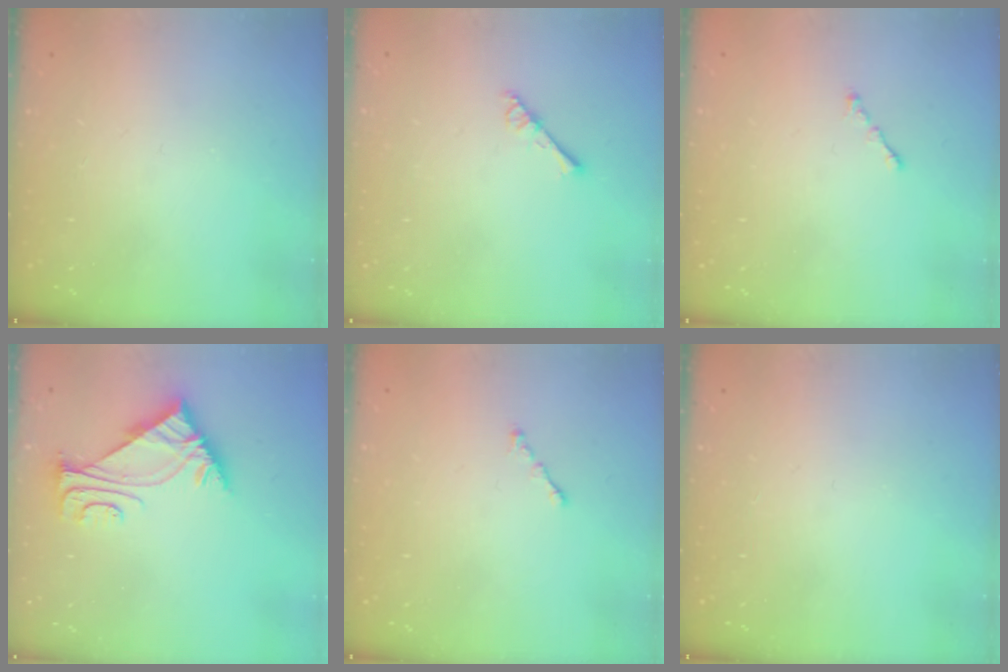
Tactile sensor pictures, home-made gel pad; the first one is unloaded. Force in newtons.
{"total": 3.3, "press": 3.3, "slide": 0.3}
{"total": 0.7, "press": 0.5, "slide": 0.5}
{"total": 5.9, "press": 5.8, "slide": 1.0}
{"total": 0.7, "press": 0.5, "slide": 0.5}
{"total": 0.0}